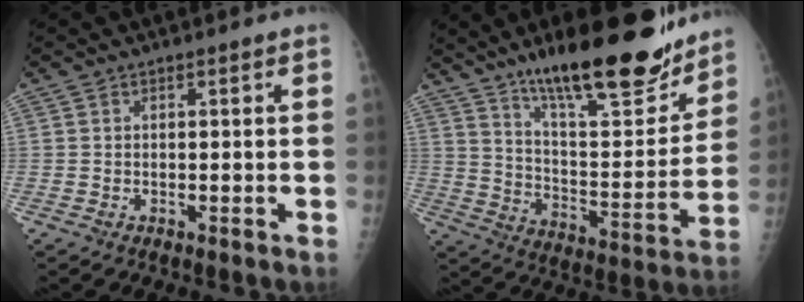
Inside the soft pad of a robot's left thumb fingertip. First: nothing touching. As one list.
[{"total": 23.9, "force": [17.4, 6.3, 15.0], "torque": [-0.194, -0.091, 0.279]}]